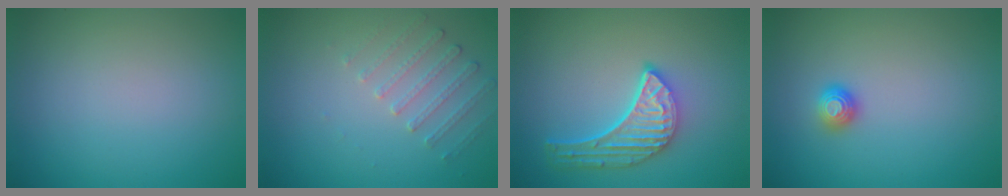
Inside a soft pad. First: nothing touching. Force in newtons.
{"total": 1.7, "press": 1.2, "slide": 1.2}
{"total": 5.0, "press": 3.9, "slide": 3.2}
{"total": 1.1, "press": 1.1, "slide": 0.4}